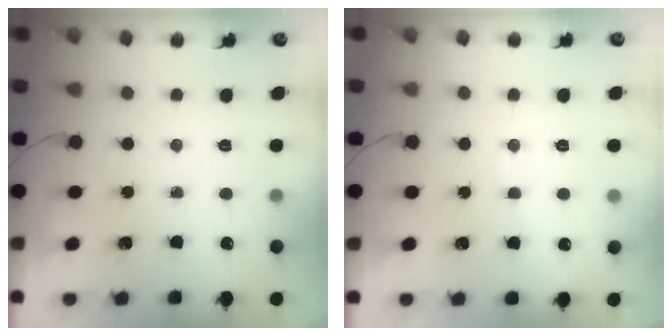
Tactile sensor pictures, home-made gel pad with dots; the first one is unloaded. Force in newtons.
{"total": 2.9, "press": 2.9, "slide": 0.7}